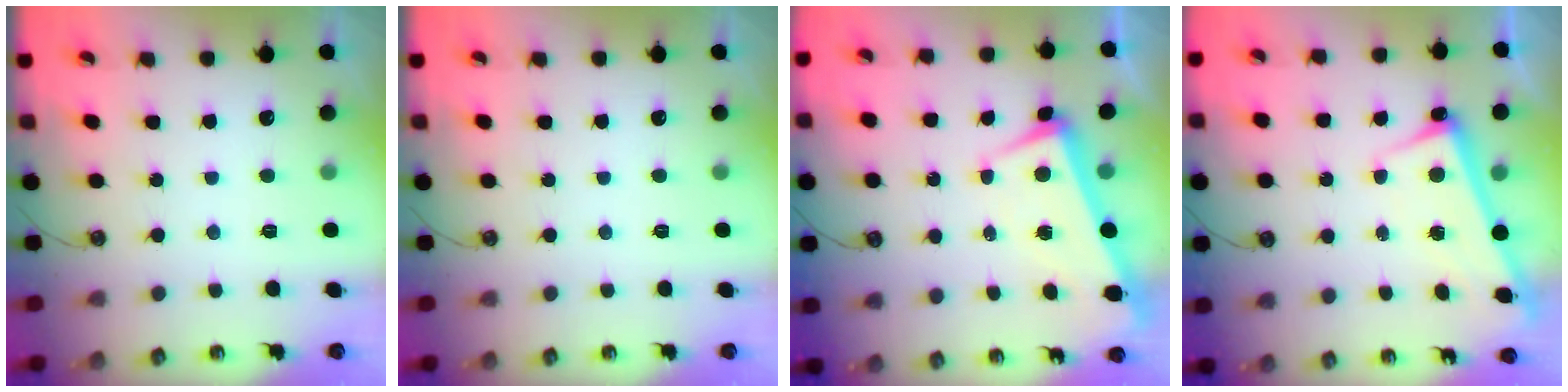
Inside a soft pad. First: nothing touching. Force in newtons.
{"total": 0.0}
{"total": 1.4, "press": 1.1, "slide": 0.8}
{"total": 2.5, "press": 2.5, "slide": 0.3}